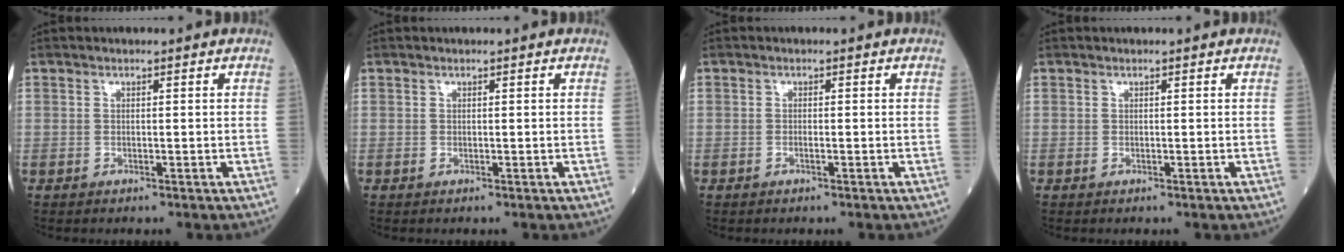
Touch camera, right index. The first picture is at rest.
{"total": 0.0}
{"total": 0.6, "force": [-0.4, 0.0, 0.5], "torque": [-0.010, 0.000, -0.007]}
{"total": 0.0}